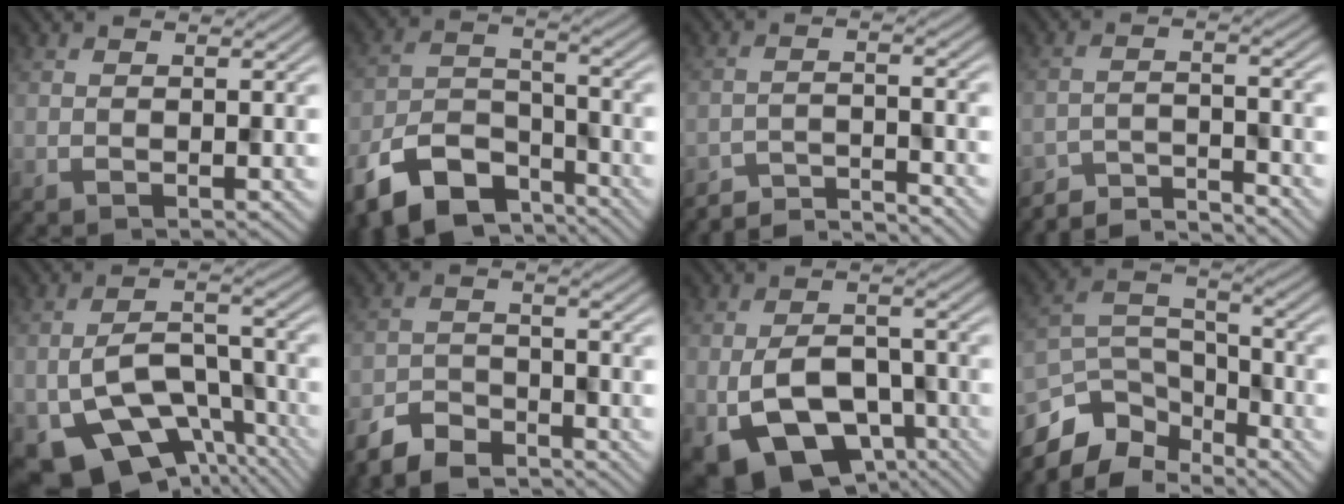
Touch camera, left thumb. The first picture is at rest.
{"total": 11.2, "force": [-7.7, 5.6, 6.0], "torque": [-0.125, -0.015, -0.147]}
{"total": 5.0, "force": [-4.9, 0.4, 1.1], "torque": [-0.021, 0.003, -0.089]}
{"total": 5.1, "force": [-4.9, 0.4, 1.0], "torque": [-0.023, 0.001, -0.092]}
{"total": 11.7, "force": [-6.1, 6.6, 7.5], "torque": [-0.134, -0.020, -0.101]}
{"total": 5.7, "force": [-4.9, 2.0, 1.9], "torque": [-0.033, -0.008, -0.106]}
{"total": 10.9, "force": [-4.6, 6.4, 7.5], "torque": [-0.156, -0.021, -0.072]}
{"total": 9.9, "force": [-7.5, 4.6, 4.4], "torque": [-0.095, -0.004, -0.151]}